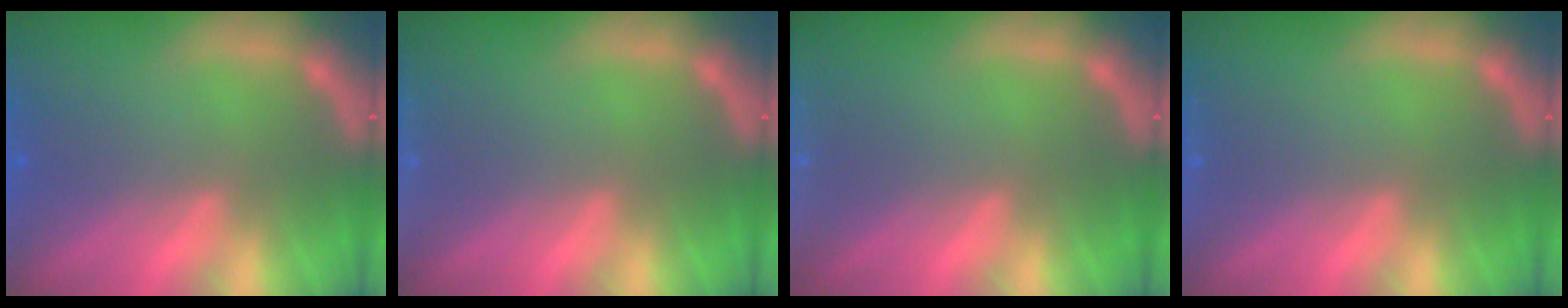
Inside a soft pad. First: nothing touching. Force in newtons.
{"total": 1.9}
{"total": 4.5}
{"total": 0.9}